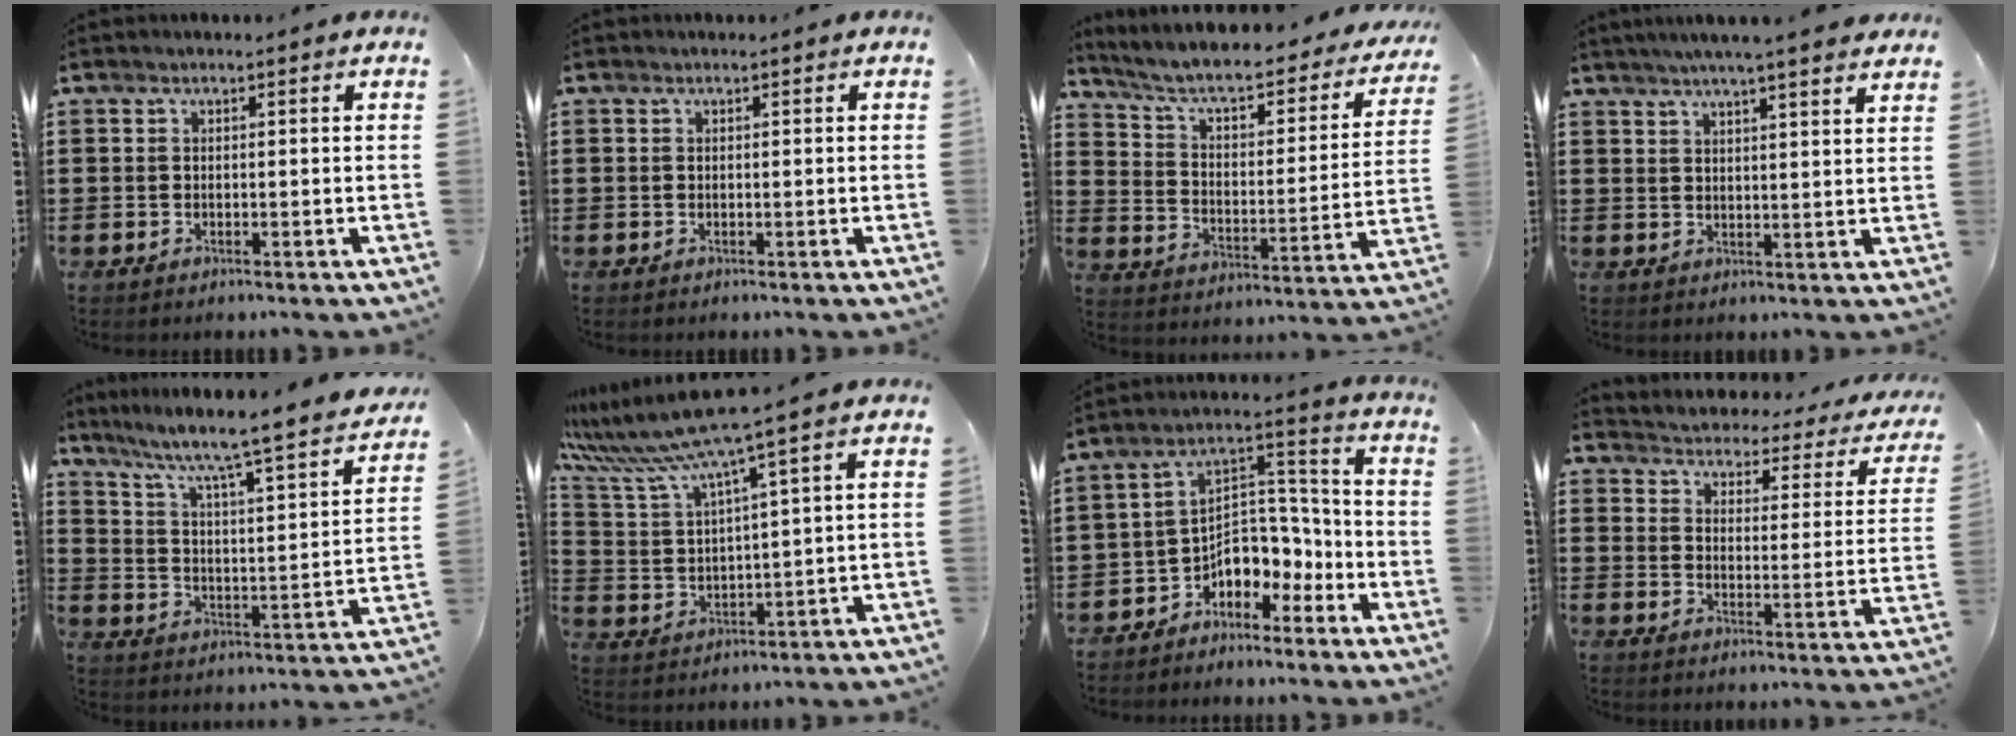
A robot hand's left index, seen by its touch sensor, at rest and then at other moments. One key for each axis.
{"total": 0.0}
{"total": 5.6, "fx": 4.7, "fy": 0.9, "fz": 2.8, "tx": -0.077, "ty": -0.038, "tz": 0.073}
{"total": 4.3, "fx": 3.8, "fy": -0.5, "fz": 1.9, "tx": -0.049, "ty": -0.008, "tz": 0.067}
{"total": 5.4, "fx": 4.6, "fy": -0.5, "fz": 2.7, "tx": -0.076, "ty": -0.054, "tz": 0.063}
{"total": 7.6, "fx": 5.9, "fy": -0.7, "fz": 4.8, "tx": -0.126, "ty": -0.045, "tz": 0.094}
{"total": 6.9, "fx": -5.0, "fy": 4.5, "fz": 1.5, "tx": -0.030, "ty": 0.014, "tz": -0.097}
{"total": 2.7, "fx": 2.7, "fy": 0.1, "fz": -0.3, "tx": -0.018, "ty": -0.031, "tz": 0.037}